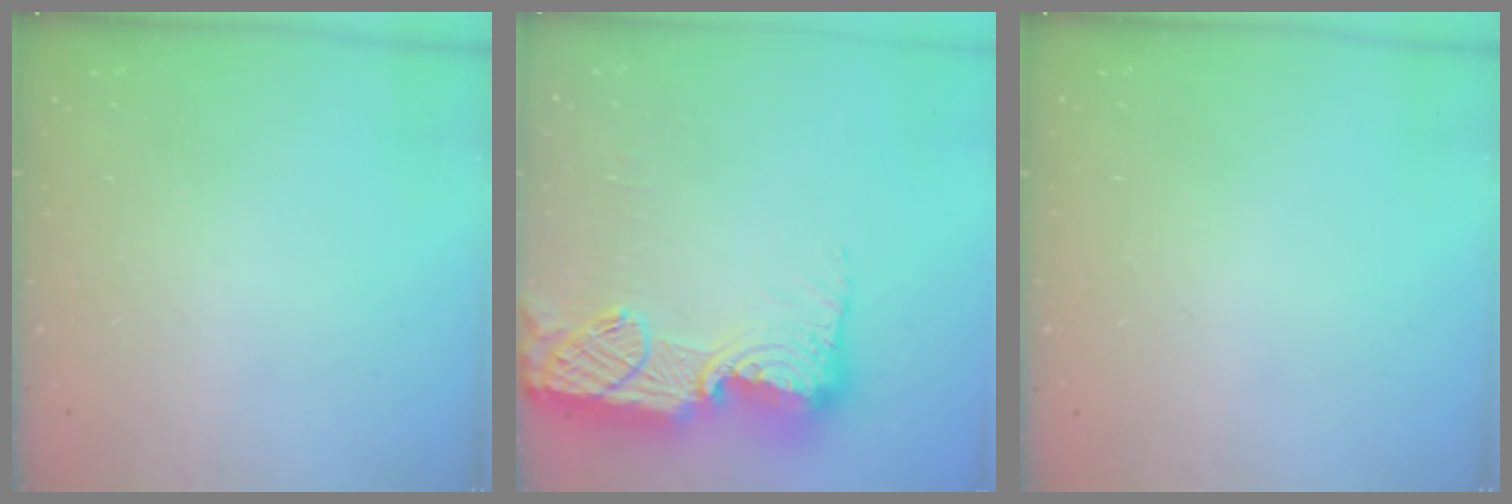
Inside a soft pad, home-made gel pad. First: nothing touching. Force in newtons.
{"total": 21.2, "press": 21.2, "slide": 1.2}
{"total": 0.0}